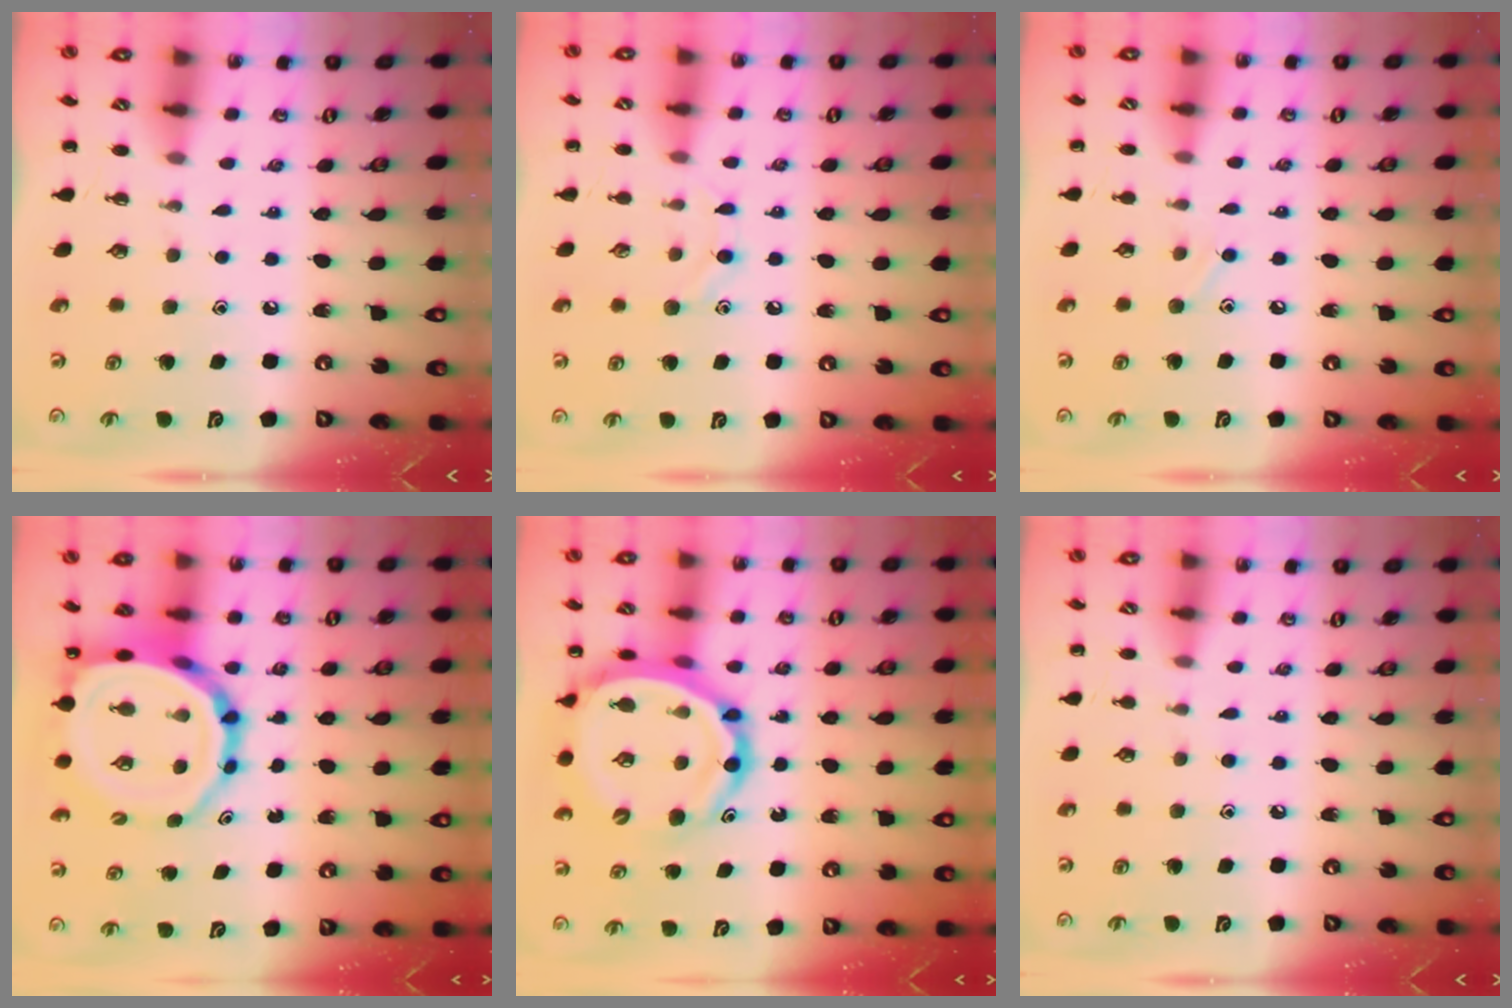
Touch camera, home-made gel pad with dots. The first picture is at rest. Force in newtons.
{"total": 6.6, "press": 6.4, "slide": 1.3}
{"total": 4.7, "press": 4.5, "slide": 1.5}
{"total": 14.7, "press": 14.1, "slide": 4.0}
{"total": 17.5, "press": 16.8, "slide": 4.9}
{"total": 5.2, "press": 4.9, "slide": 1.7}